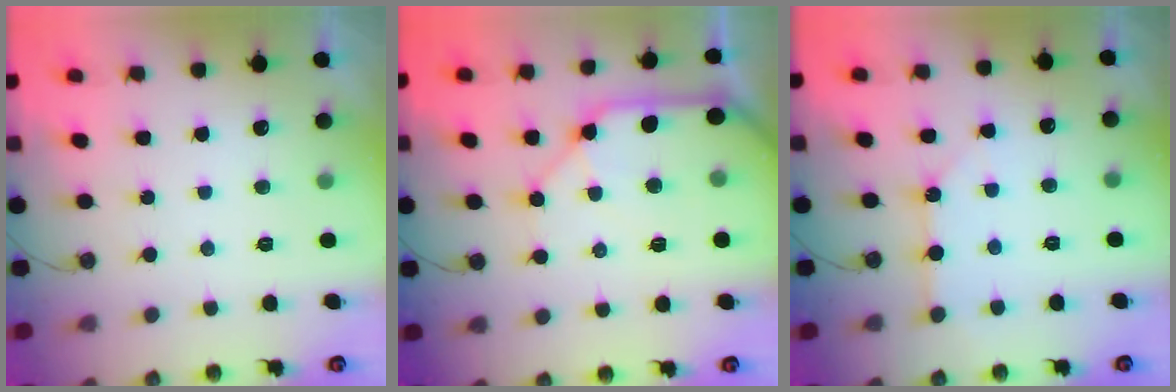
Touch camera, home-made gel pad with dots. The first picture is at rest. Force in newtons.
{"total": 12.0, "press": 11.9, "slide": 1.6}
{"total": 3.3, "press": 3.3, "slide": 0.3}